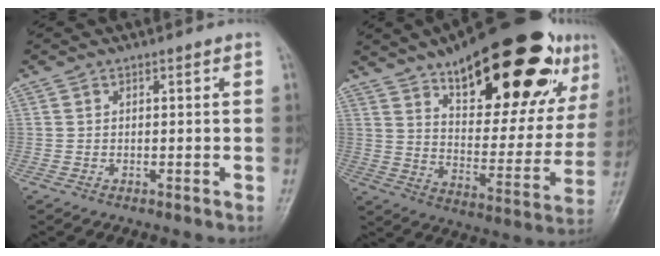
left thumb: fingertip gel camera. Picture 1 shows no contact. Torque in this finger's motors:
{"motor_torque": [0.58, 0.61, 1.46, -1.31, 0.18]}